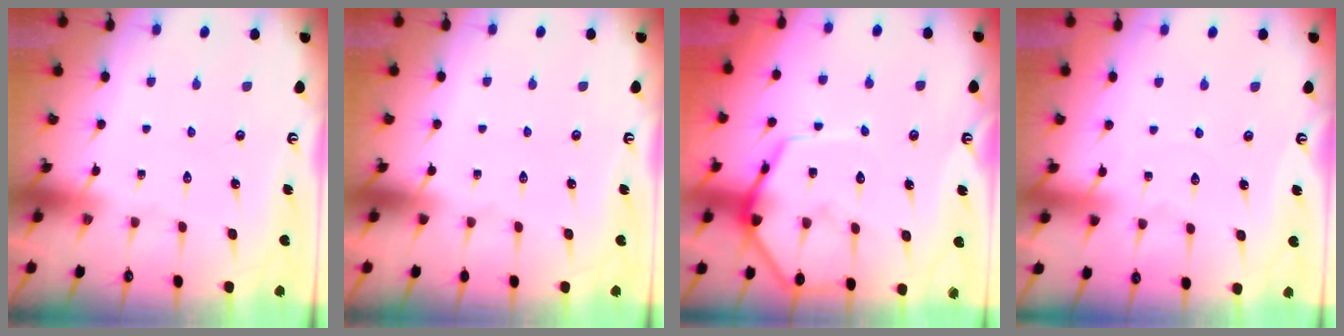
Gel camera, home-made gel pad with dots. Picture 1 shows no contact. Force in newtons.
{"total": 0.0}
{"total": 10.6, "press": 10.6, "slide": 1.0}
{"total": 2.8, "press": 2.8, "slide": 0.3}